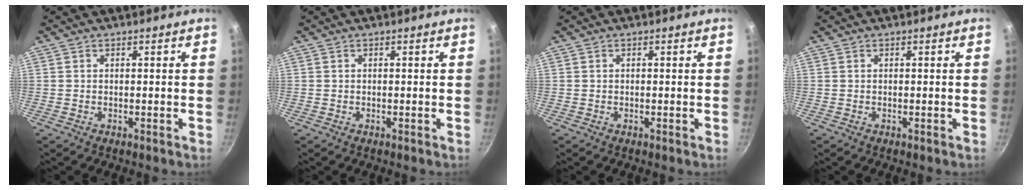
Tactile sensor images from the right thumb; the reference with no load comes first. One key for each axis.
{"total": 0.0}
{"total": 0.0}
{"total": 0.0}